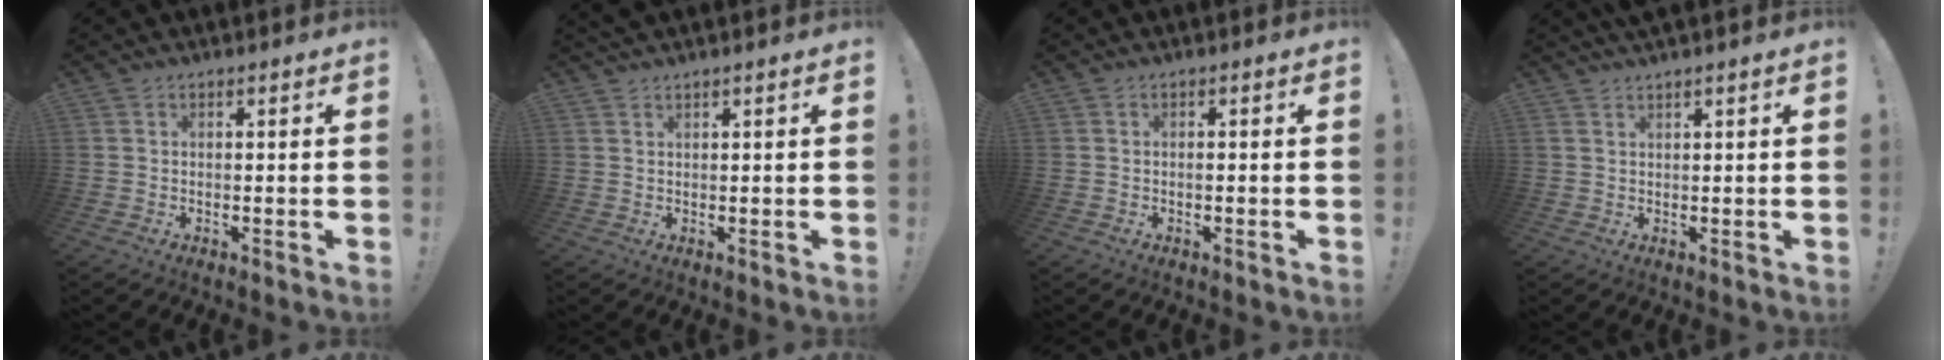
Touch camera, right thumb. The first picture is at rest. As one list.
[{"total": 1.0, "force": [0.9, 0.0, 0.5], "torque": [-0.015, 0.003, 0.018]}, {"total": 0.5, "force": [-0.4, -0.2, 0.3], "torque": [-0.013, 0.001, -0.006]}, {"total": 1.7, "force": [1.3, -0.2, 1.0], "torque": [-0.027, 0.000, 0.025]}]